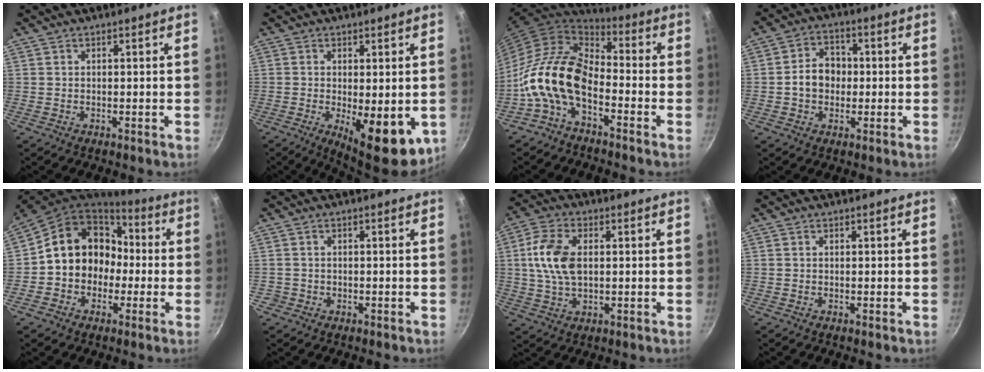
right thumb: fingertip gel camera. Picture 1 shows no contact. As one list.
[{"total": 12.0, "force": [-2.7, 4.5, 10.8], "torque": [-0.124, -0.009, -0.022]}, {"total": 14.6, "force": [-5.3, 8.4, 10.7], "torque": [-0.190, 0.053, -0.126]}, {"total": 7.3, "force": [-0.4, 5.8, 4.3], "torque": [-0.041, 0.019, -0.016]}, {"total": 15.3, "force": [-0.4, 13.2, 7.7], "torque": [-0.087, 0.052, -0.014]}, {"total": 1.4, "force": [-0.5, 1.3, 0.2], "torque": [0.002, 0.008, -0.005]}, {"total": 10.3, "force": [1.2, 6.2, 8.1], "torque": [-0.152, 0.012, 0.018]}, {"total": 0.0}]